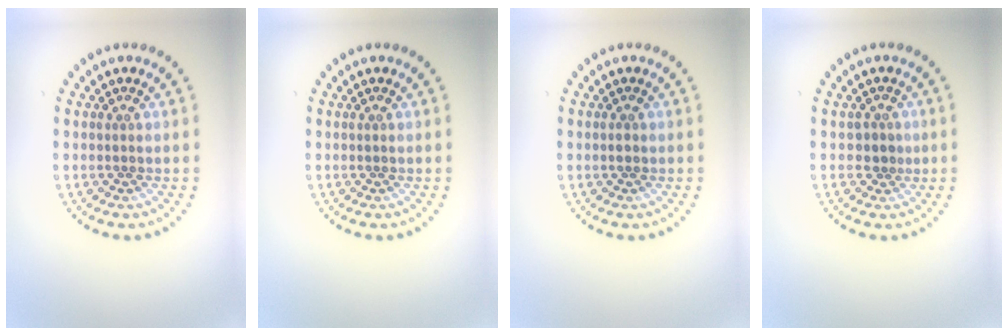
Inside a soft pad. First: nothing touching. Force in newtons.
{"total": 0.0}
{"total": 0.6, "press": 0.6, "slide": 0.1}
{"total": 1.0, "press": 0.8, "slide": 0.7}